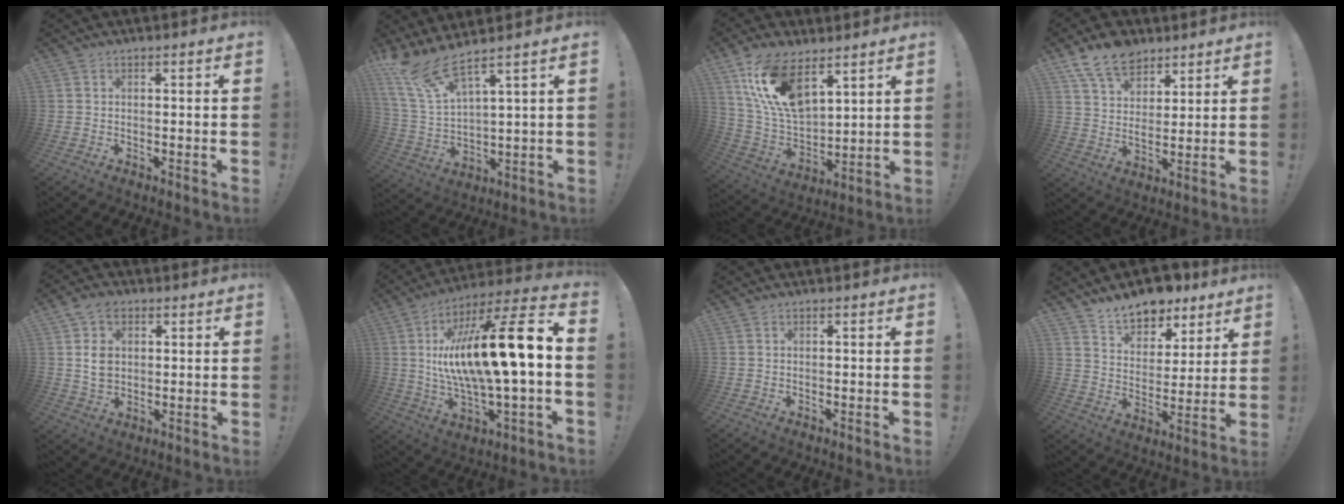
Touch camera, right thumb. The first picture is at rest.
{"total": 11.1, "force": [9.0, 2.0, 6.1], "torque": [-0.130, -0.052, 0.161]}
{"total": 17.1, "force": [10.0, 8.6, 10.9], "torque": [-0.234, -0.053, 0.186]}
{"total": 11.5, "force": [8.4, 6.6, 4.4], "torque": [-0.077, -0.043, 0.161]}
{"total": 8.0, "force": [2.0, 6.2, 4.7], "torque": [-0.080, 0.006, 0.040]}
{"total": 21.8, "force": [1.8, 4.1, 21.4], "torque": [-0.387, -0.016, 0.014]}
{"total": 0.0}
{"total": 11.2, "force": [9.3, 5.4, 3.1], "torque": [-0.055, -0.067, 0.174]}